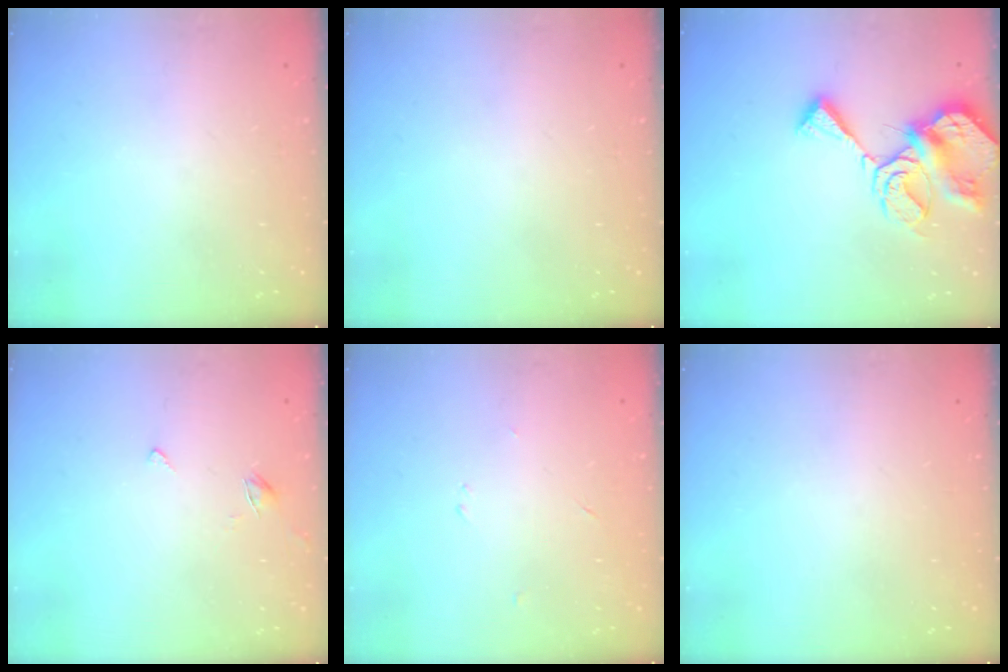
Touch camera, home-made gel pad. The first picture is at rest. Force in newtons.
{"total": 0.0}
{"total": 11.1, "press": 11.1, "slide": 0.8}
{"total": 3.2, "press": 3.1, "slide": 0.5}
{"total": 2.2, "press": 2.2, "slide": 0.2}
{"total": 0.0}